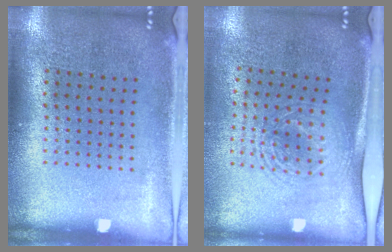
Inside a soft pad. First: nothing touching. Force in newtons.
{"total": 1.7, "press": 1.3, "slide": 1.0}